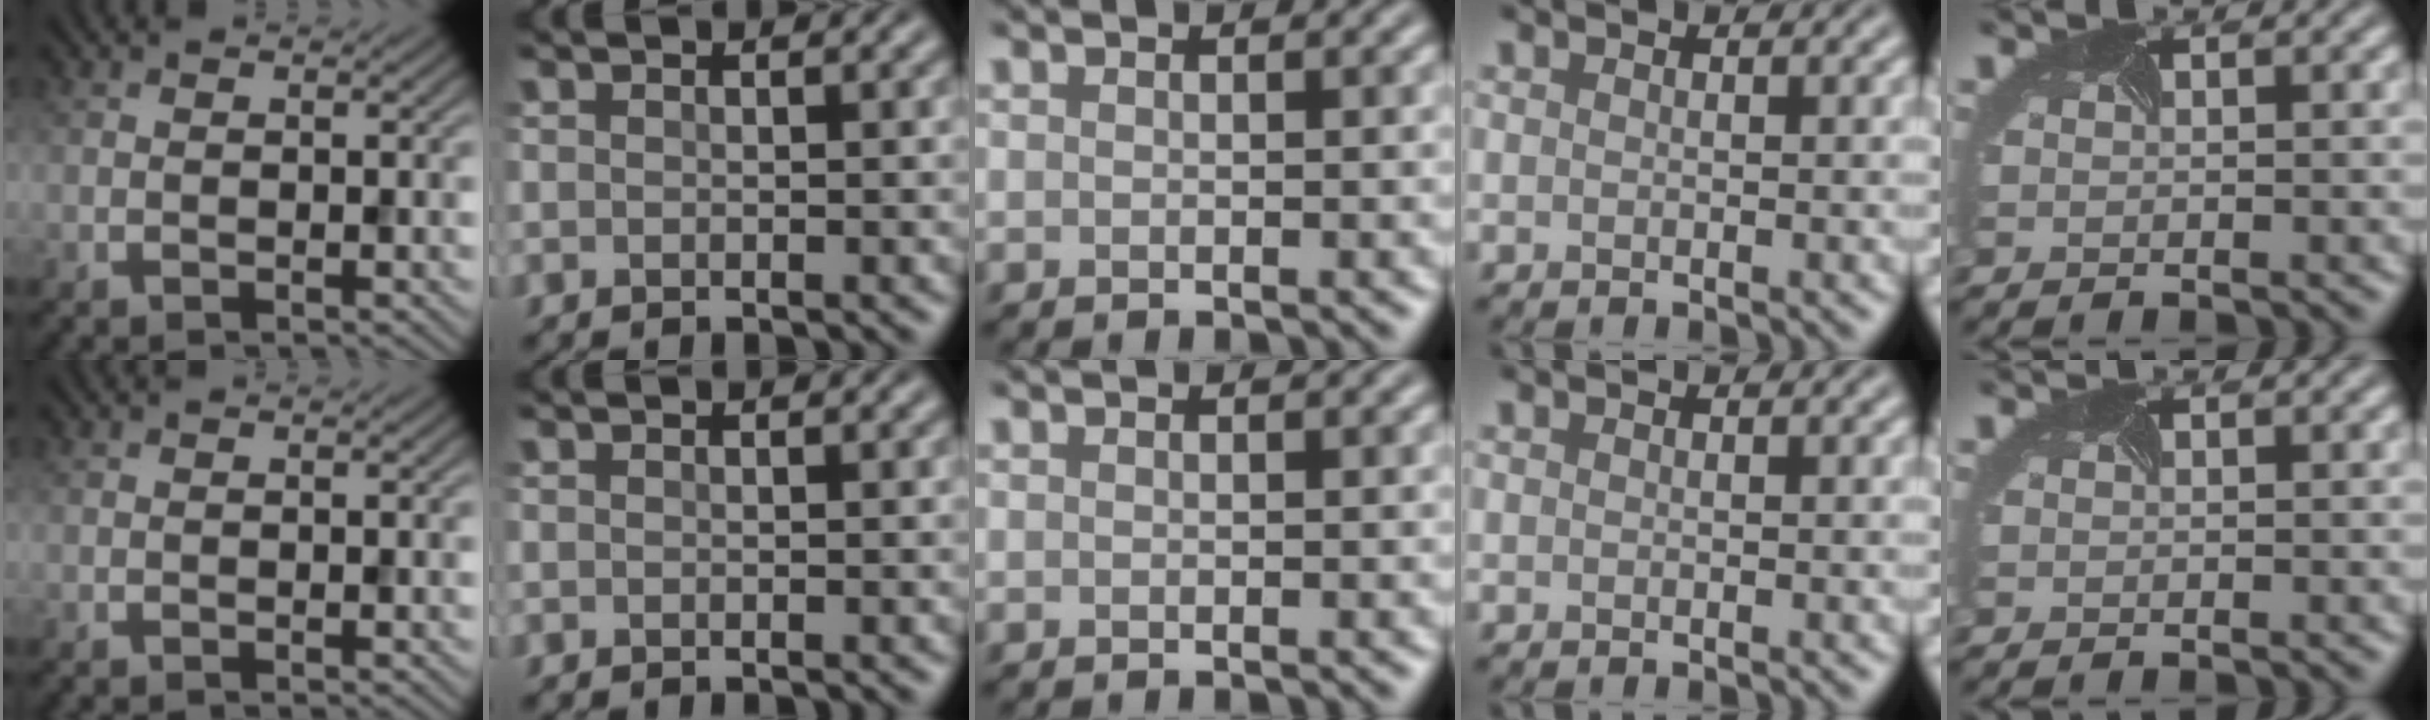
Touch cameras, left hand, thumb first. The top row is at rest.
{}